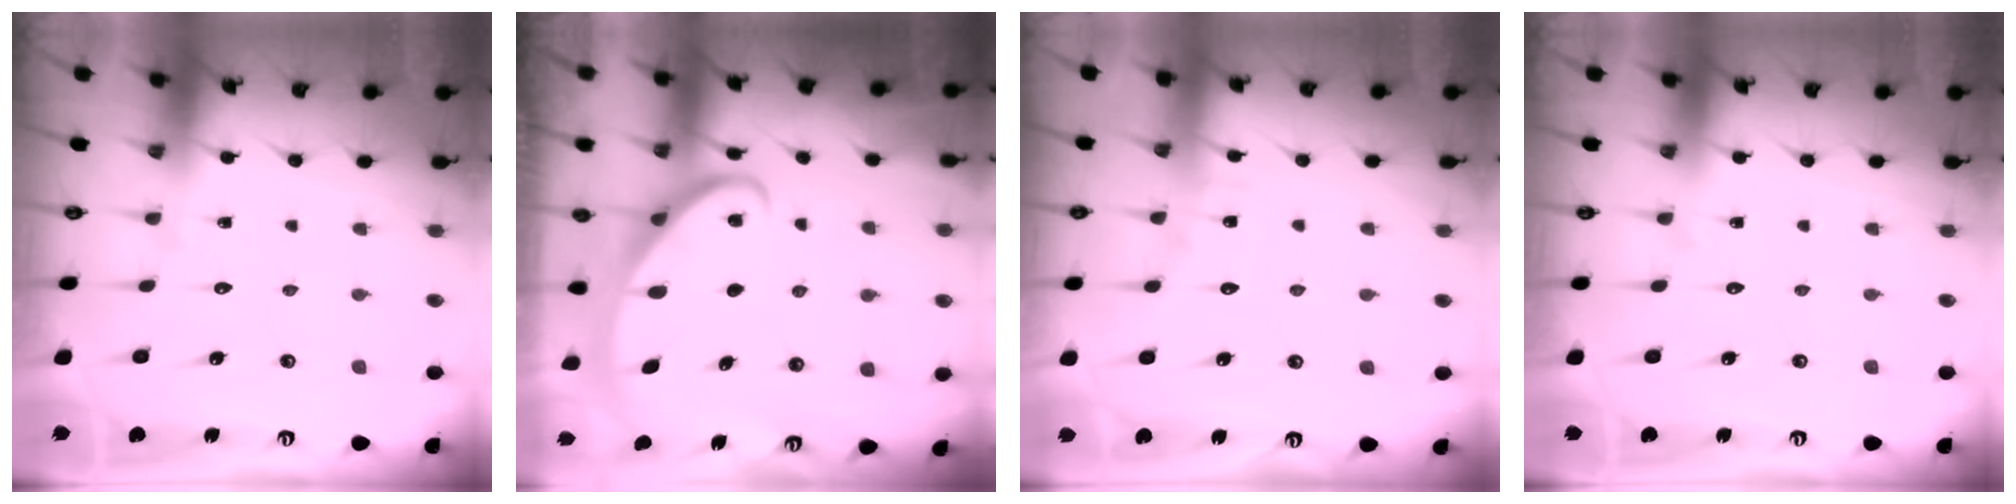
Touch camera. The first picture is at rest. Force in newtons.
{"total": 2.7, "press": 2.7, "slide": 0.4}
{"total": 4.5, "press": 4.4, "slide": 0.4}
{"total": 0.0}